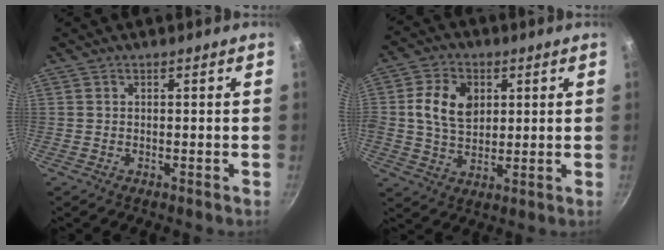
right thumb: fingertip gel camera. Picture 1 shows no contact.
{"total": 9.8, "force": [2.1, 7.0, 6.5], "torque": [-0.102, -0.001, 0.035]}